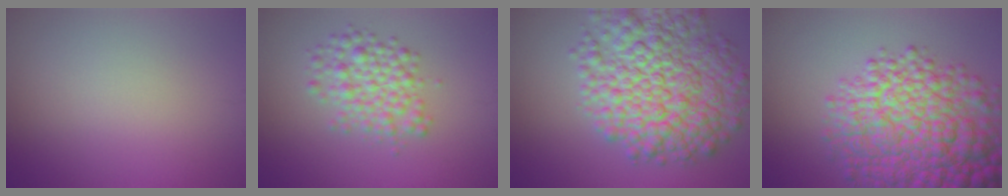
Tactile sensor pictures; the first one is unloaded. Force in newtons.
{"total": 4.0, "press": 4.0, "slide": 0.1}
{"total": 11.1, "press": 11.1, "slide": 0.4}
{"total": 12.2, "press": 12.2, "slide": 0.4}